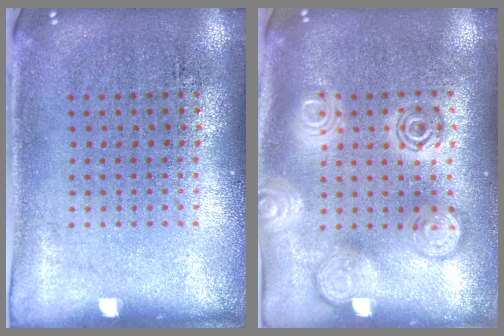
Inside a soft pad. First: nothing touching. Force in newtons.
{"total": 2.8, "press": 2.8, "slide": 0.4}